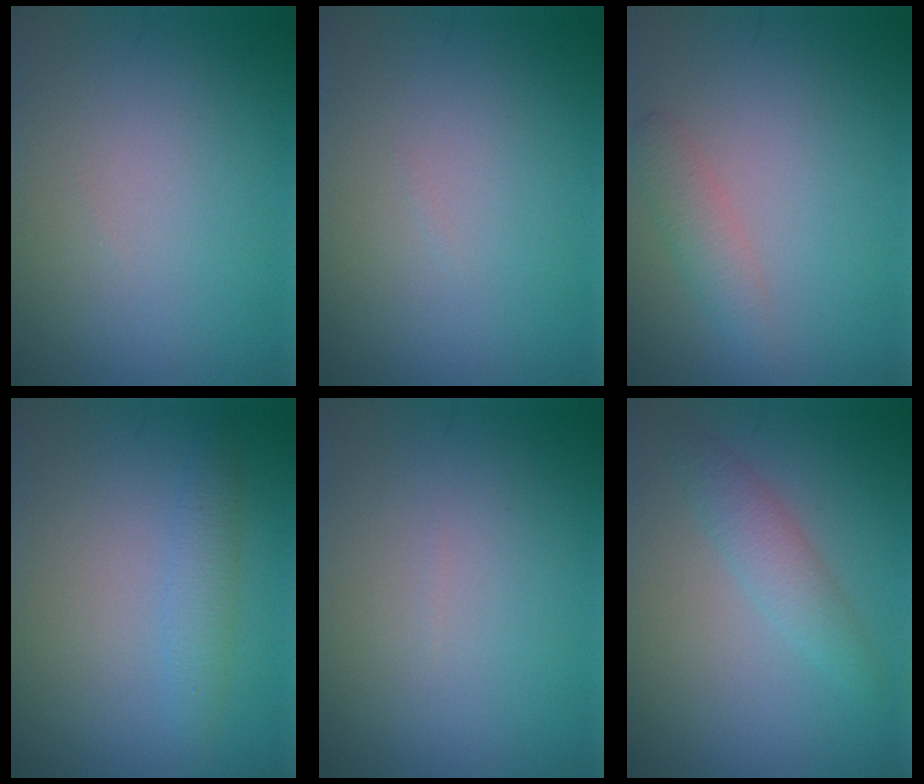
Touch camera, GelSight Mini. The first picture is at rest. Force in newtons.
{"total": 0.0}
{"total": 1.9, "press": 1.9, "slide": 0.0}
{"total": 2.0, "press": 2.0, "slide": 0.1}
{"total": 0.0}
{"total": 2.4, "press": 2.4, "slide": 0.1}